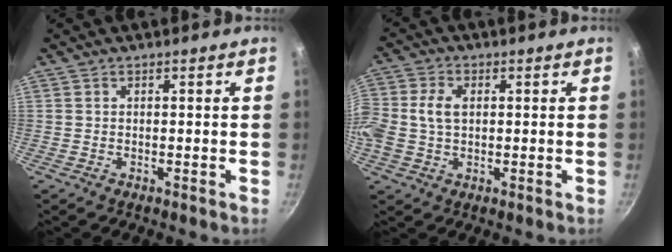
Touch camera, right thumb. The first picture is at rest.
{"total": 7.5, "force": [0.6, 5.2, 5.4], "torque": [-0.110, 0.017, 0.005]}